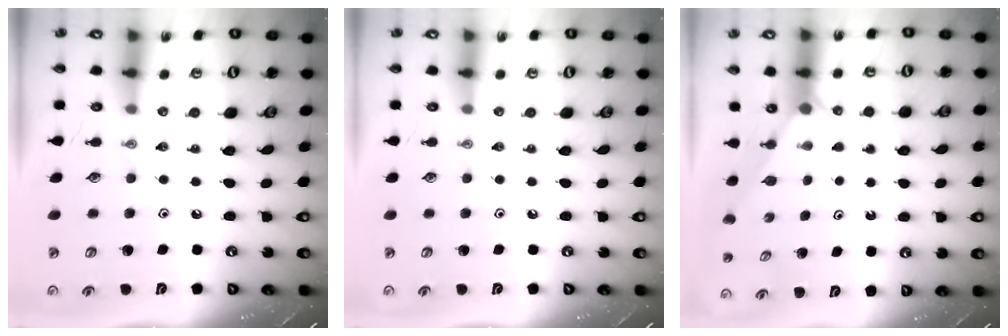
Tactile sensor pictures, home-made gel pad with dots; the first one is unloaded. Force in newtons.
{"total": 0.0}
{"total": 0.9, "press": 0.9, "slide": 0.2}